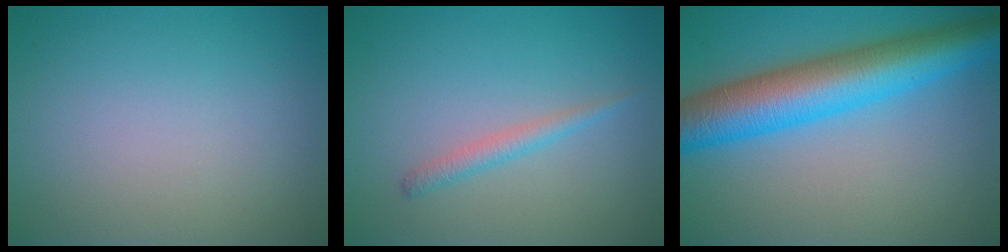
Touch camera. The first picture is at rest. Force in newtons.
{"total": 1.5, "press": 1.5, "slide": 0.0}
{"total": 9.4, "press": 9.4, "slide": 0.0}